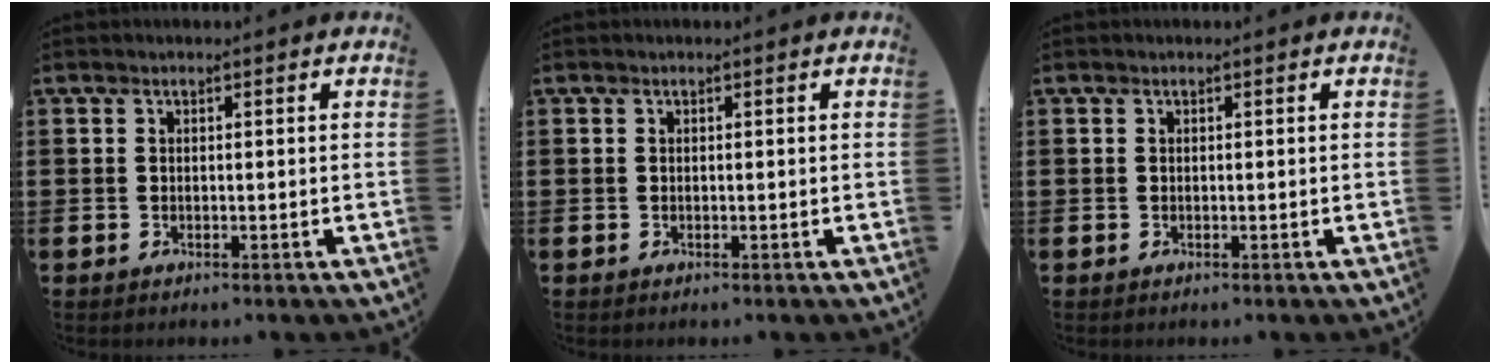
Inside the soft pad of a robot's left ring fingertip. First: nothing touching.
{"total": 0.0}
{"total": 0.0}